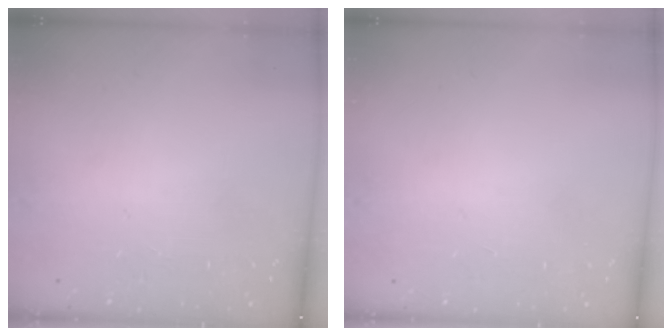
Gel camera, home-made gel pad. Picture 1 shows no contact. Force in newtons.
{"total": 1.1, "press": 0.9, "slide": 0.6}